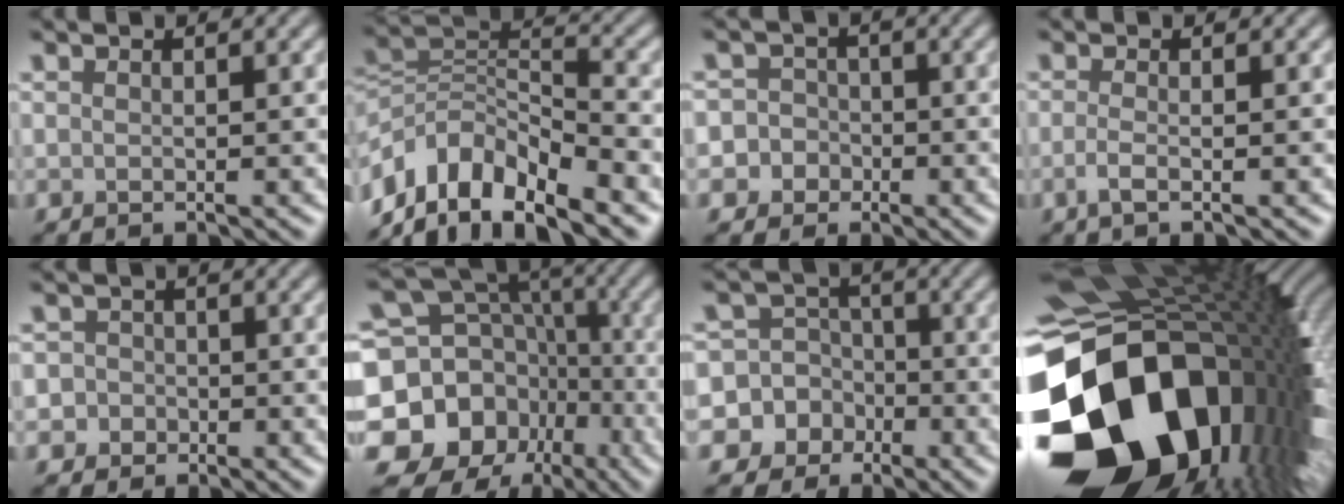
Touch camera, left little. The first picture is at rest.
{"total": 9.2, "force": [-6.2, 4.3, 5.2], "torque": [-0.086, 0.005, -0.123]}
{"total": 5.8, "force": [-2.1, 5.3, 0.7], "torque": [0.006, 0.008, -0.064]}
{"total": 1.6, "force": [-0.5, 0.5, 1.5], "torque": [-0.028, -0.003, -0.017]}
{"total": 3.2, "force": [-0.9, 3.0, 0.4], "torque": [0.027, 0.010, -0.039]}
{"total": 14.6, "force": [-5.1, 12.3, 5.9], "torque": [-0.146, 0.015, -0.088]}
{"total": 11.3, "force": [-4.2, 10.3, 1.7], "torque": [-0.068, -0.002, -0.091]}
{"total": 21.1, "force": [-6.3, 13.8, 14.6], "torque": [-0.312, -0.052, -0.089]}